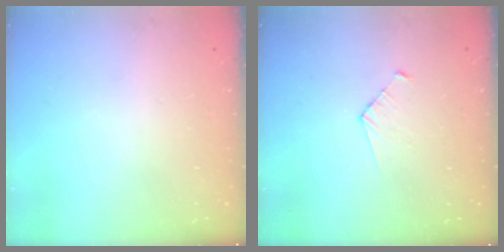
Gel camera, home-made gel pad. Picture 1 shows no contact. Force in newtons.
{"total": 3.0, "press": 3.0, "slide": 0.3}